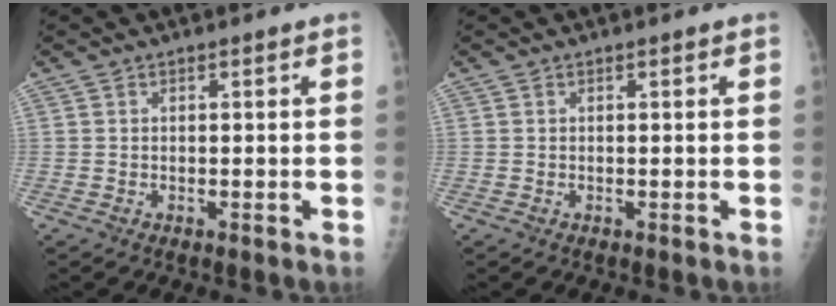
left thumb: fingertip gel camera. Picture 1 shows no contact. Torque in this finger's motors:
{"motor_torque": [-0.01, 0.01, -0.11, -0.10, 0.02]}